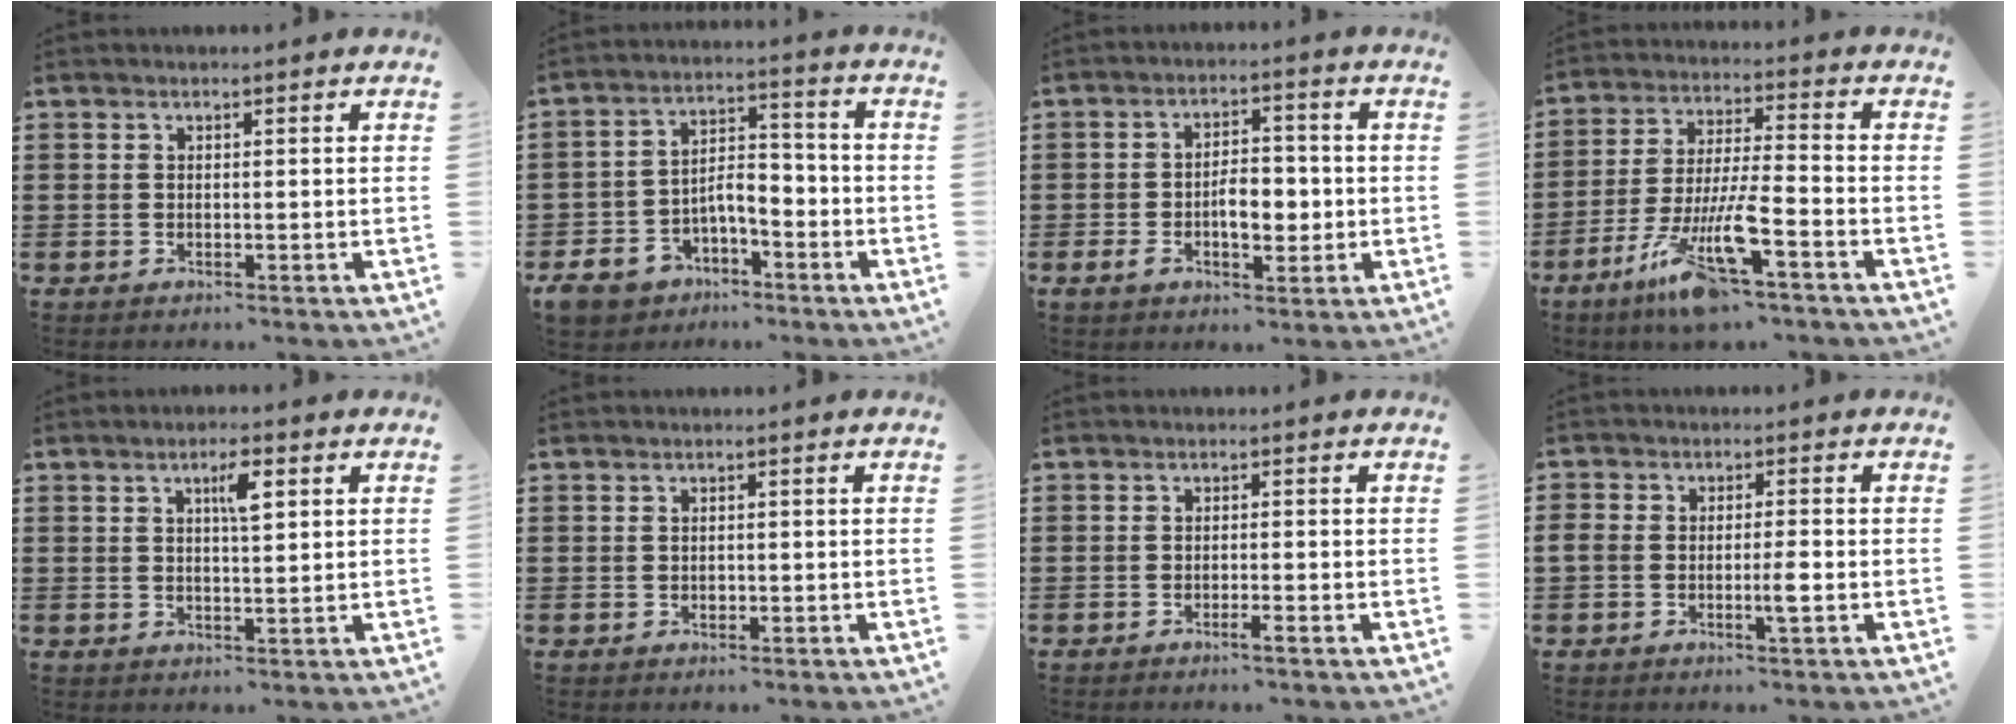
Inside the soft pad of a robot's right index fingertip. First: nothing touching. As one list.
[{"total": 6.1, "force": [-3.6, 3.8, 3.1], "torque": [-0.070, 0.017, -0.074]}, {"total": 6.2, "force": [-1.1, 3.5, 5.0], "torque": [-0.076, 0.005, -0.025]}, {"total": 12.4, "force": [-7.7, 1.7, 9.6], "torque": [-0.211, -0.014, -0.148]}, {"total": 3.9, "force": [1.5, 0.9, 3.5], "torque": [-0.057, 0.003, 0.019]}, {"total": 0.6, "force": [-0.1, 0.5, 0.4], "torque": [-0.009, 0.000, -0.002]}, {"total": 1.4, "force": [-1.0, -0.1, 1.0], "torque": [-0.018, -0.005, -0.018]}, {"total": 3.3, "force": [-1.2, 0.9, 2.9], "torque": [-0.066, -0.002, -0.027]}]